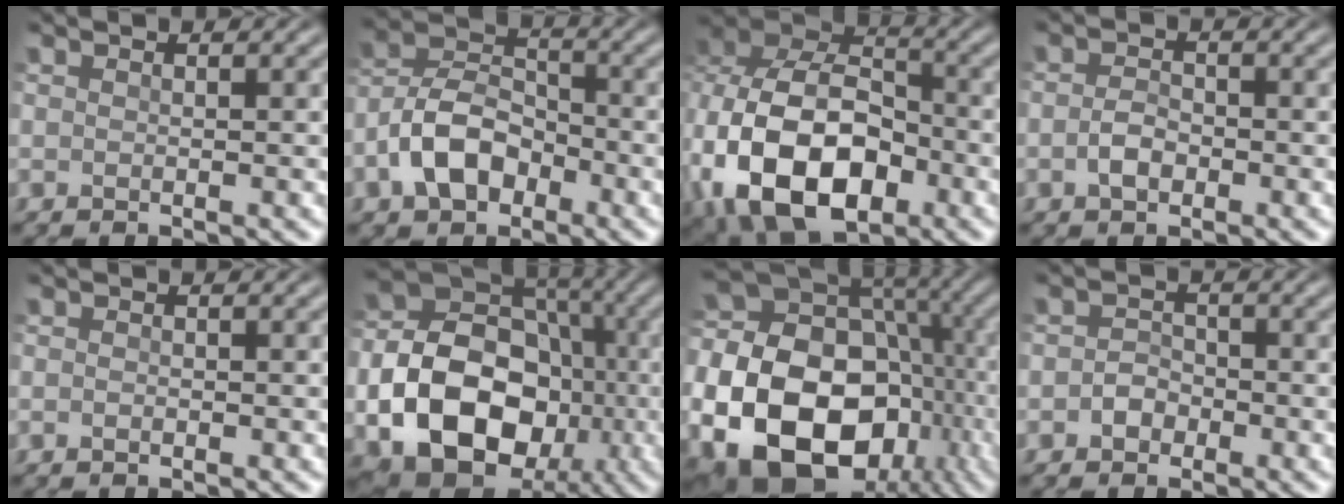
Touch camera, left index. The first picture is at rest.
{"total": 6.0, "force": [-2.7, 3.9, 3.8], "torque": [-0.068, 0.009, -0.058]}
{"total": 15.8, "force": [-4.8, 10.5, 10.8], "torque": [-0.220, -0.031, -0.090]}
{"total": 2.0, "force": [-0.7, 1.2, 1.4], "torque": [-0.029, 0.002, -0.016]}
{"total": 0.5, "force": [-0.2, 0.3, 0.4], "torque": [-0.006, -0.001, -0.004]}
{"total": 14.7, "force": [-4.0, 10.8, 9.0], "torque": [-0.157, -0.018, -0.076]}
{"total": 23.0, "force": [-6.1, 17.5, 13.5], "torque": [-0.255, -0.025, -0.111]}
{"total": 1.7, "force": [-0.7, 1.4, 0.7], "torque": [-0.010, 0.003, -0.017]}